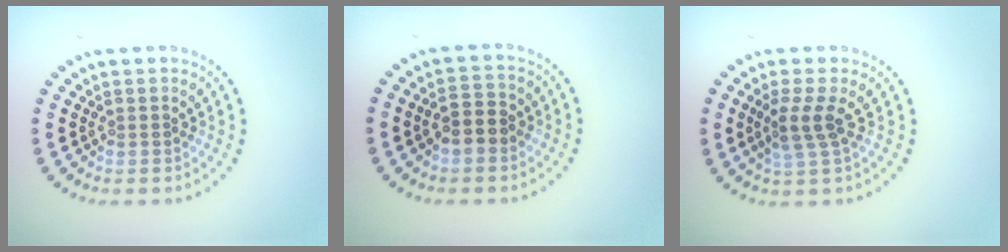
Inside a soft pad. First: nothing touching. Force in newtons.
{"total": 2.7, "press": 2.7, "slide": 0.5}
{"total": 2.4, "press": 2.1, "slide": 1.2}